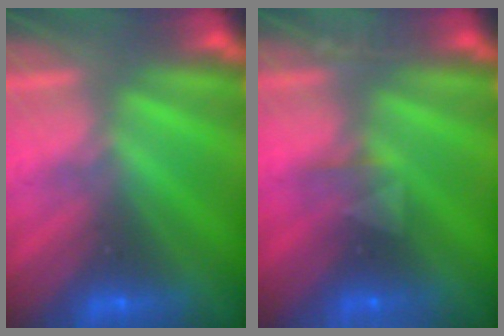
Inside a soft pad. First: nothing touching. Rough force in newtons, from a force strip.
{"total": 8.1}